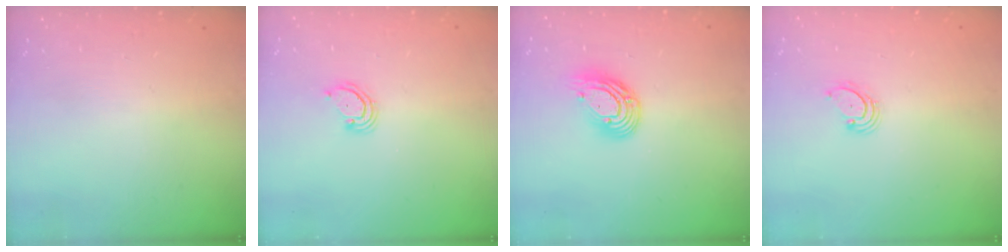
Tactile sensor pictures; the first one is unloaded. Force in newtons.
{"total": 2.9, "press": 2.9, "slide": 0.3}
{"total": 10.7, "press": 10.7, "slide": 0.8}
{"total": 2.7, "press": 2.7, "slide": 0.3}